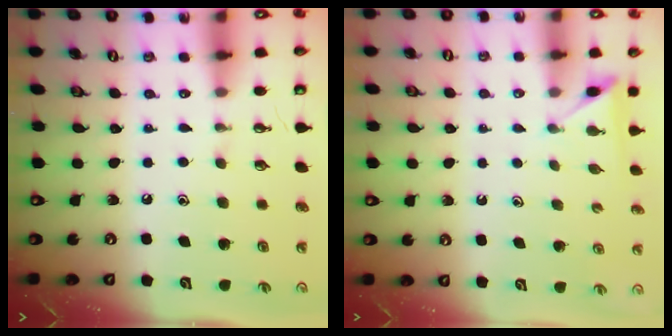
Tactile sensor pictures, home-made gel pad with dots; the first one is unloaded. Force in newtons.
{"total": 3.7, "press": 3.7, "slide": 0.4}